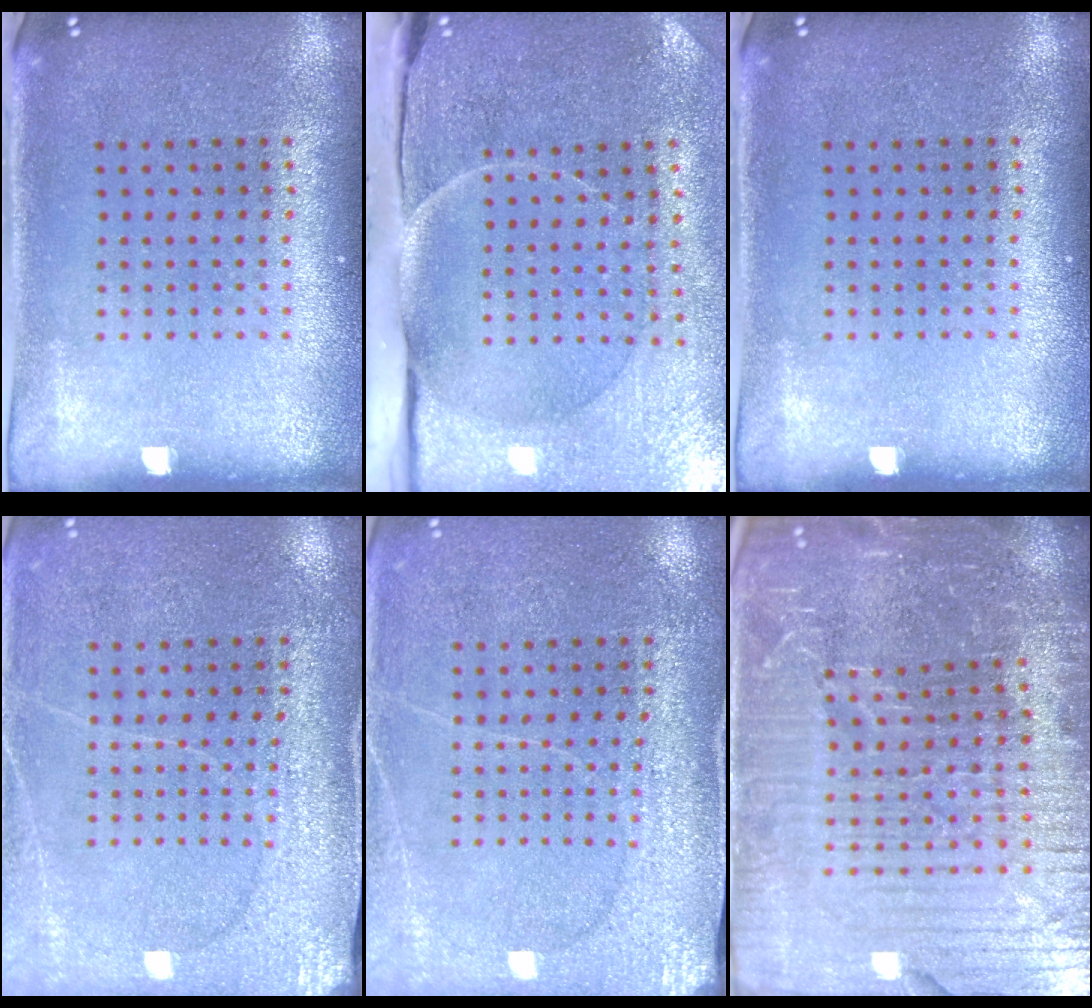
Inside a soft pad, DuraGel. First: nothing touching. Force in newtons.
{"total": 4.5, "press": 3.8, "slide": 2.3}
{"total": 0.0}
{"total": 2.9, "press": 2.9, "slide": 0.2}
{"total": 2.9, "press": 2.9, "slide": 0.2}
{"total": 6.7, "press": 5.8, "slide": 3.3}